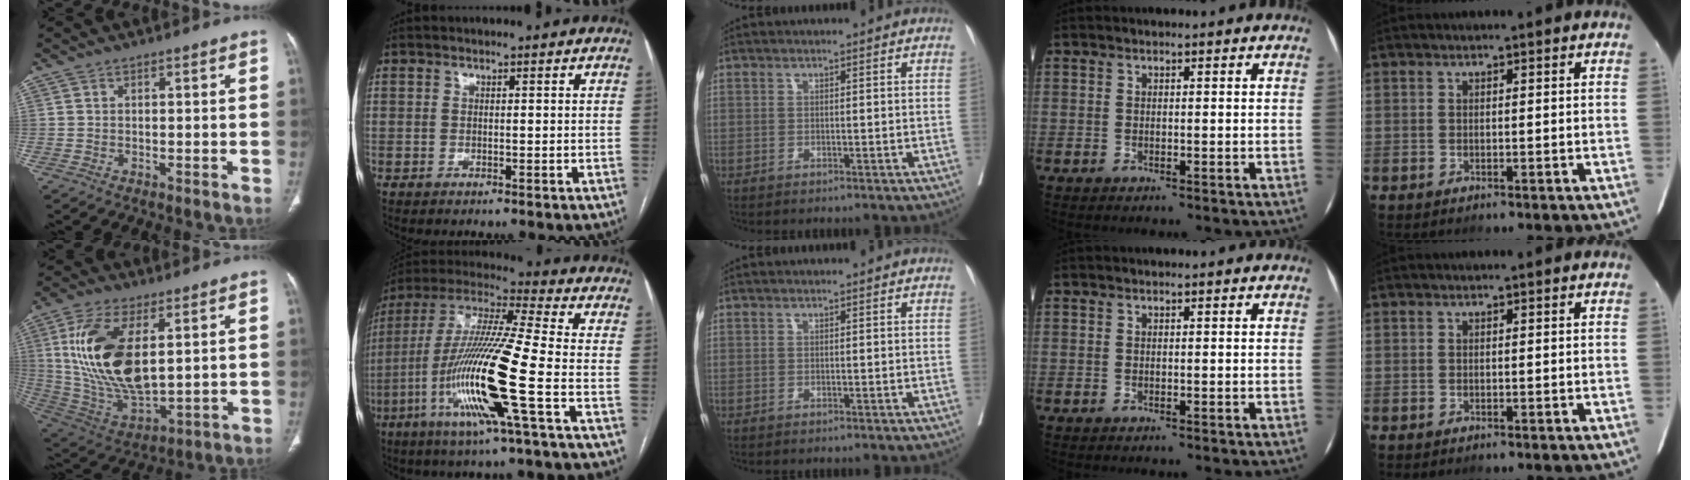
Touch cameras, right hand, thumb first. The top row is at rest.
{"thumb": {"total": 20.0, "force": [4.5, 9.6, 17.0], "torque": [-0.336, -0.024, 0.097]}, "index": {"total": 18.5, "force": [-5.8, -0.4, 17.6], "torque": [-0.360, -0.017, -0.119]}}